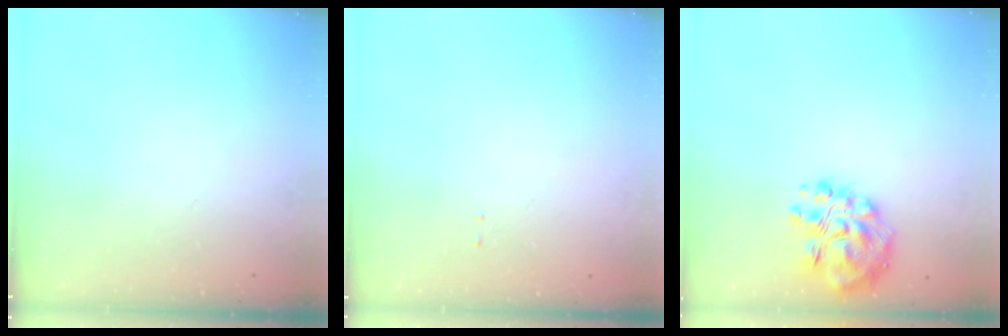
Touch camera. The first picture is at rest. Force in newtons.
{"total": 0.0}
{"total": 12.0, "press": 11.6, "slide": 2.9}